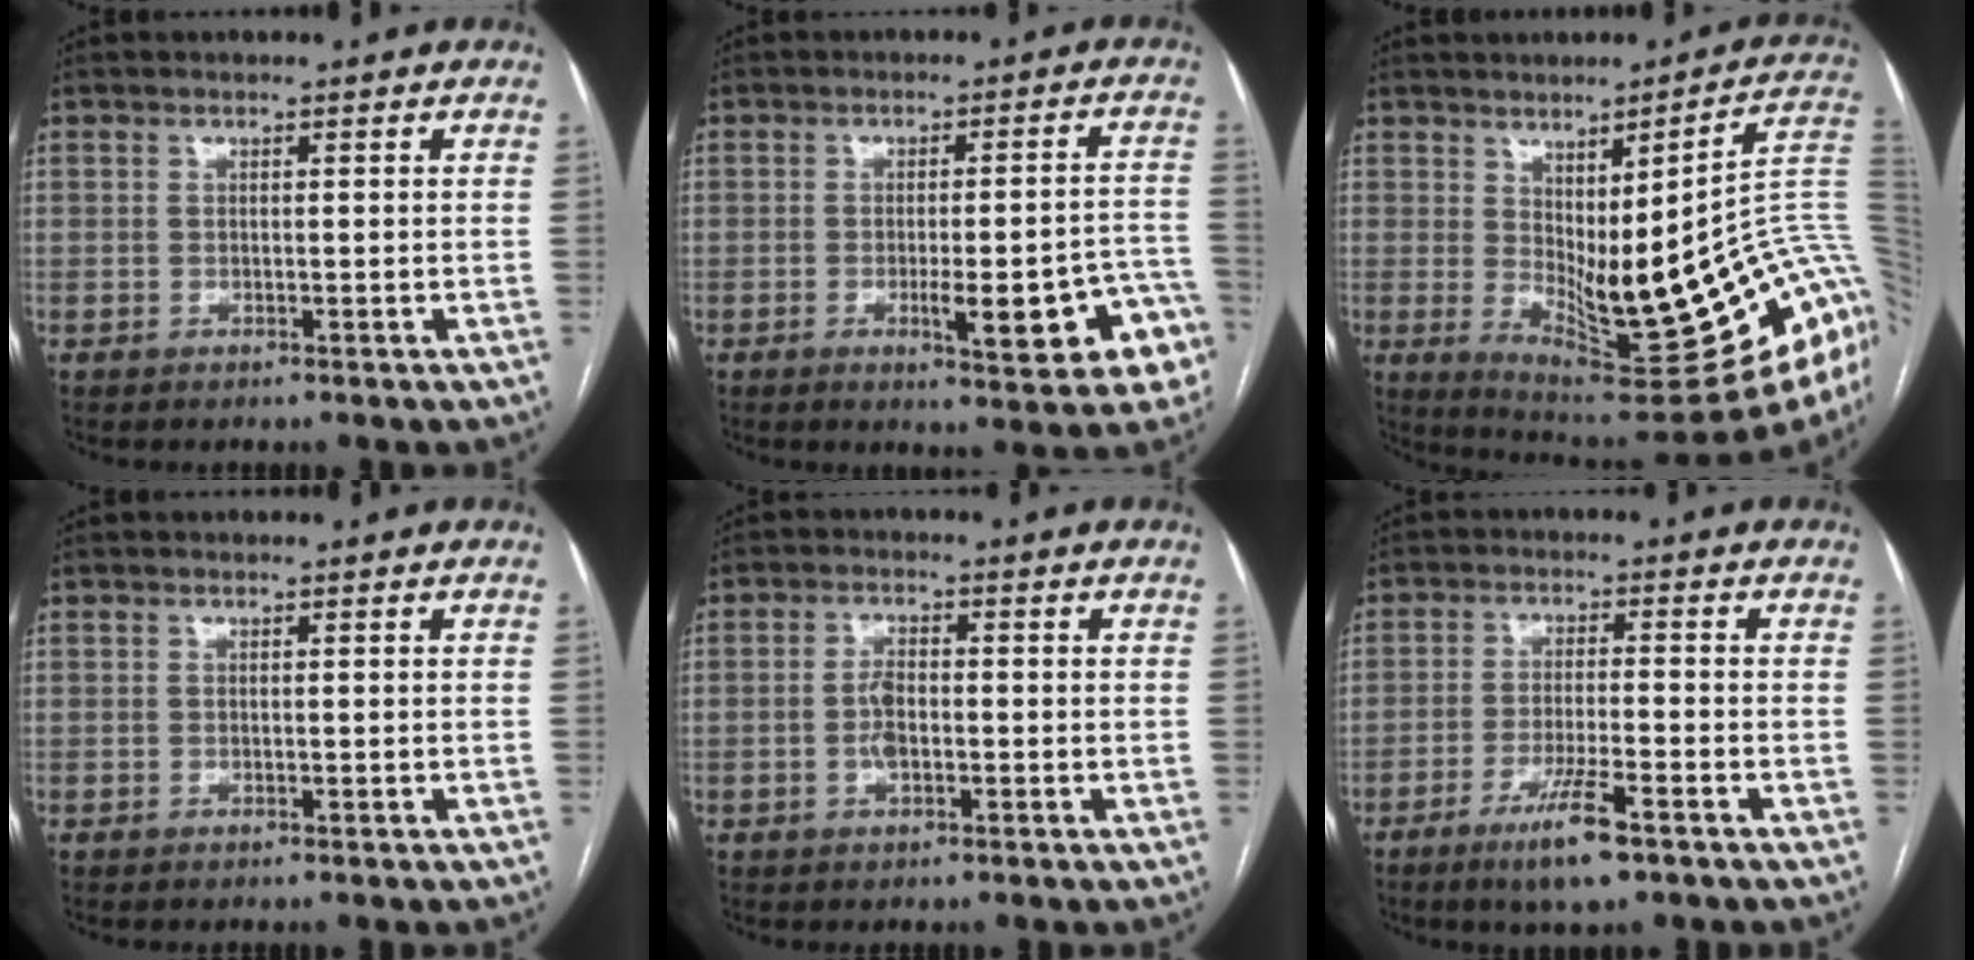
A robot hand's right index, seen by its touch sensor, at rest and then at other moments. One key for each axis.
{"total": 11.6, "fx": -4.7, "fy": 2.1, "fz": 10.4, "tx": -0.102, "ty": 0.020, "tz": -0.049}
{"total": 27.7, "fx": -1.1, "fy": 5.3, "fz": 27.2, "tx": -0.257, "ty": -0.007, "tz": 0.000}
{"total": 0.0}
{"total": 3.1, "fx": -0.7, "fy": 1.4, "fz": 2.7, "tx": -0.057, "ty": 0.005, "tz": -0.011}
{"total": 7.4, "fx": -4.5, "fy": 0.7, "fz": 5.8, "tx": -0.108, "ty": -0.013, "tz": -0.074}